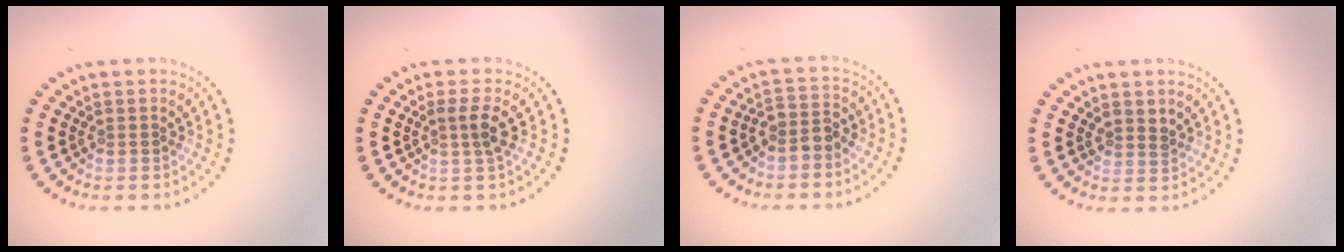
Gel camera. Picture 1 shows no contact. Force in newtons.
{"total": 2.0, "press": 1.6, "slide": 1.2}
{"total": 2.0, "press": 1.7, "slide": 1.1}
{"total": 1.2, "press": 1.1, "slide": 0.6}